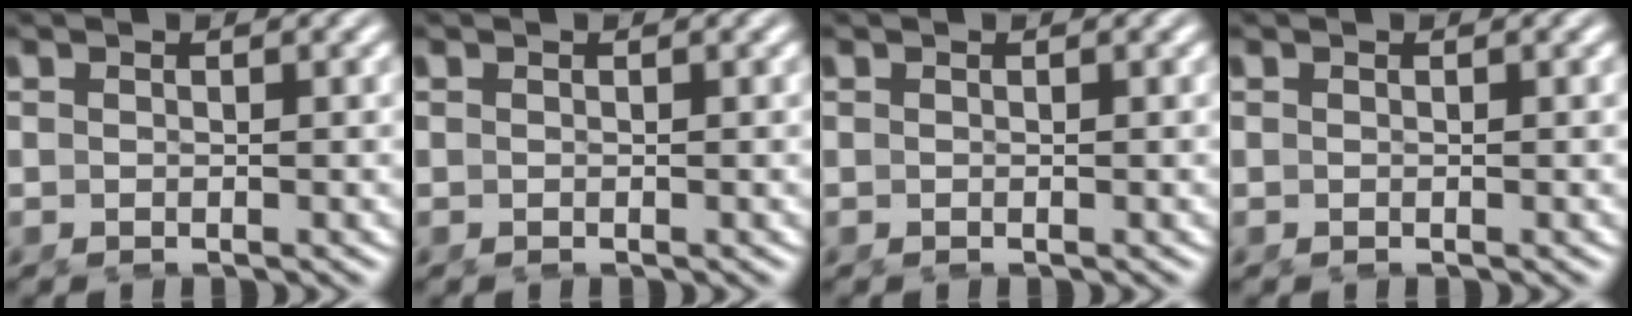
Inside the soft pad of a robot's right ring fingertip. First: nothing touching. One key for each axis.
{"total": 0.0}
{"total": 0.0}
{"total": 0.0}